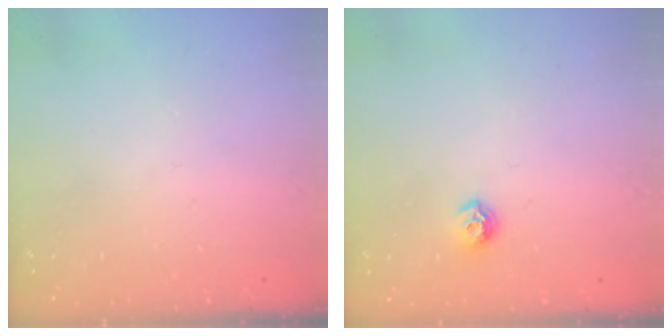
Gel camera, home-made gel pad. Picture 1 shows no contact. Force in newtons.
{"total": 7.2, "press": 7.1, "slide": 1.0}